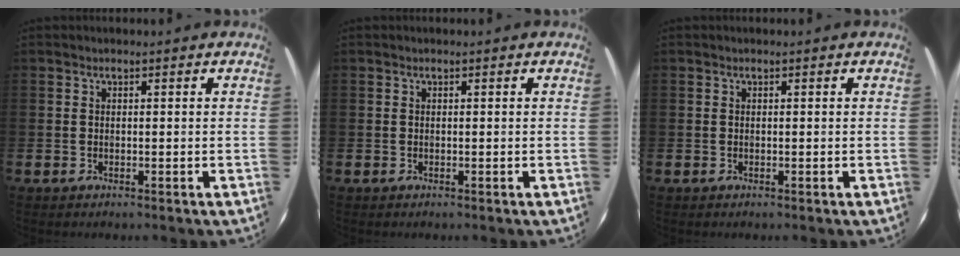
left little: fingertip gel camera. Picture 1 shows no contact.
{"total": 0.0}
{"total": 0.0}